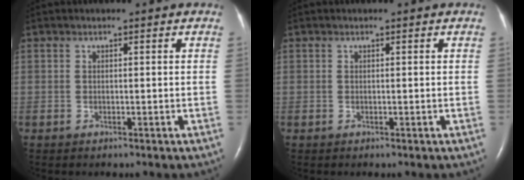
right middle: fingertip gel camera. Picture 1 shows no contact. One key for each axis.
{"total": 0.0}